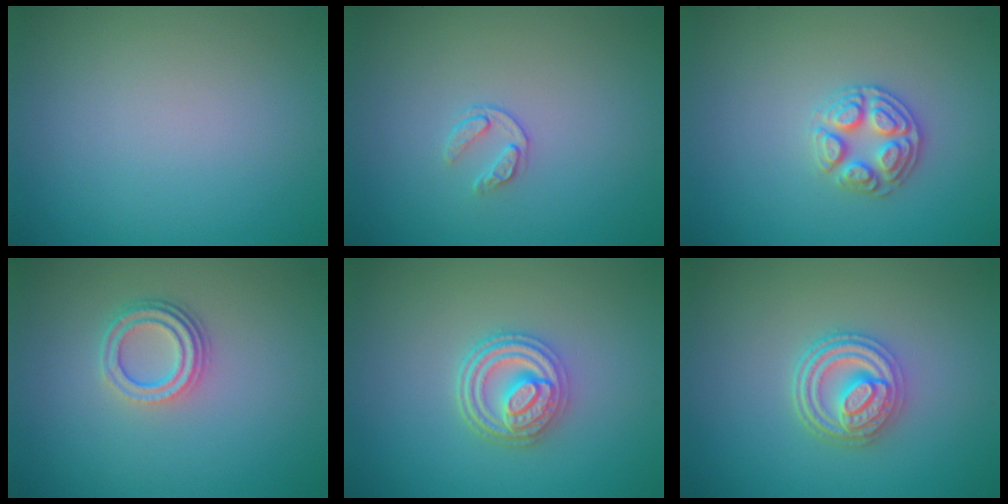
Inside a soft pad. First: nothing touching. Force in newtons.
{"total": 1.3, "press": 0.8, "slide": 1.1}
{"total": 2.9, "press": 2.9, "slide": 0.1}
{"total": 3.3, "press": 2.4, "slide": 2.3}
{"total": 4.6, "press": 3.7, "slide": 2.7}
{"total": 4.6, "press": 3.7, "slide": 2.7}